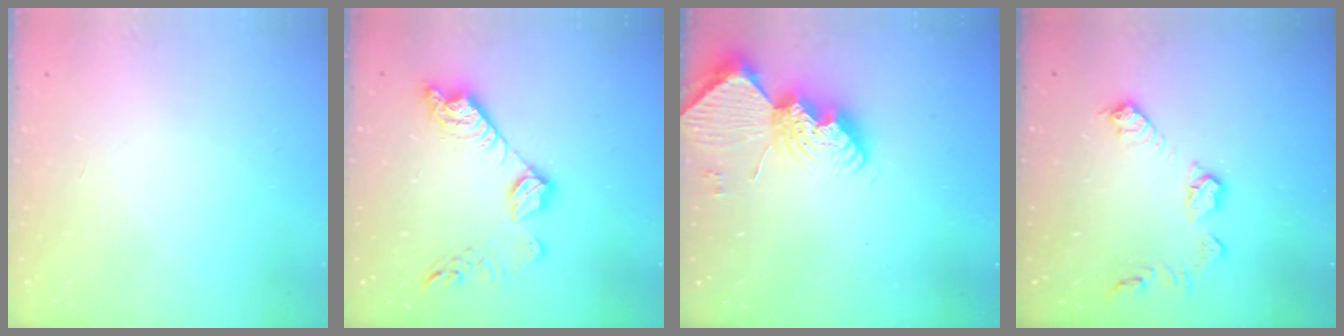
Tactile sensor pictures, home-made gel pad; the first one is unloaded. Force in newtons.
{"total": 13.2, "press": 13.2, "slide": 0.5}
{"total": 13.0, "press": 12.9, "slide": 1.2}
{"total": 10.9, "press": 10.9, "slide": 0.5}